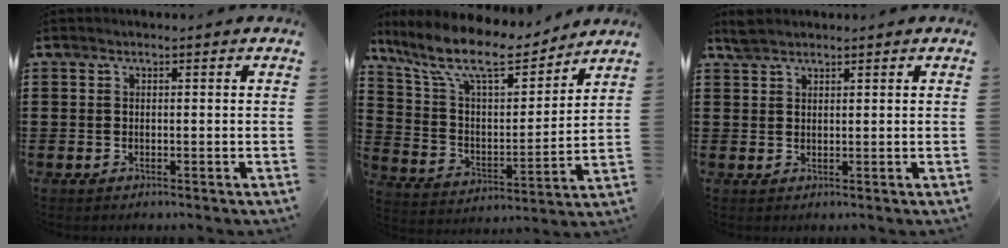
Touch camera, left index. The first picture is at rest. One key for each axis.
{"total": 11.6, "fx": 9.2, "fy": 2.9, "fz": 6.3, "tx": -0.161, "ty": -0.048, "tz": 0.161}
{"total": 2.1, "fx": 1.9, "fy": 0.5, "fz": 0.6, "tx": -0.016, "ty": 0.003, "tz": 0.037}